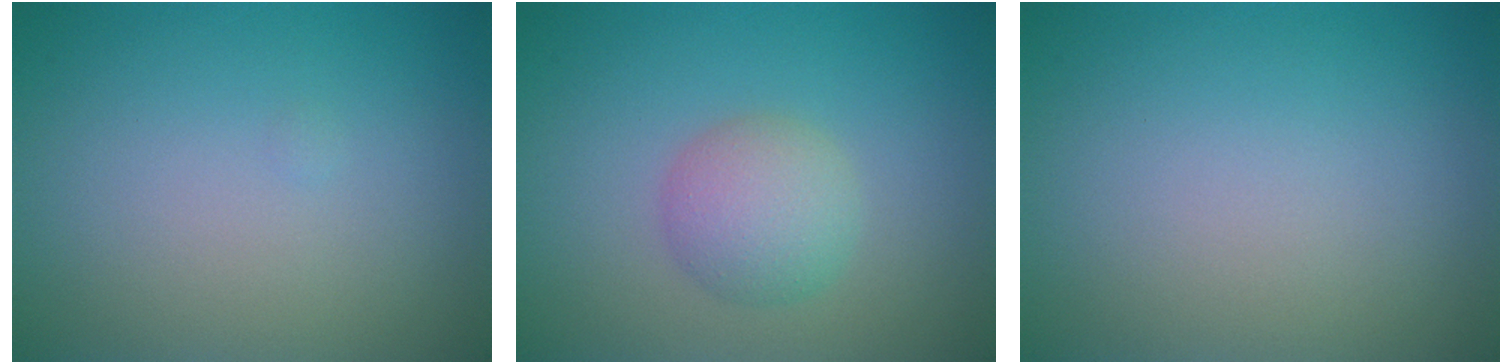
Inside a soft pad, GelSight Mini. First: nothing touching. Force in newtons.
{"total": 3.2, "press": 3.2, "slide": 0.0}
{"total": 0.0}